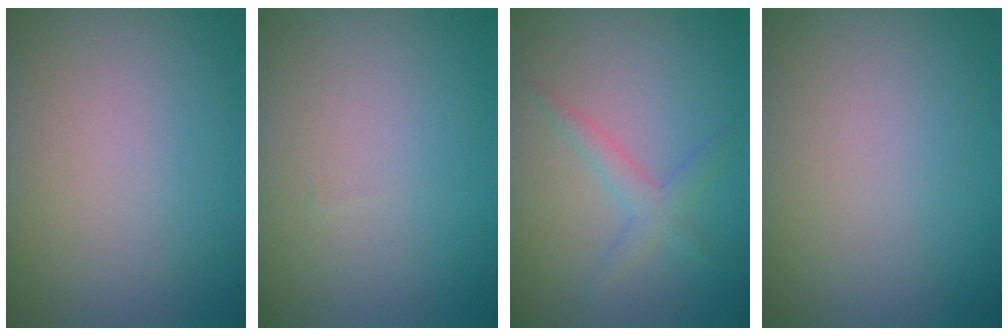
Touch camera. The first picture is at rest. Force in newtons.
{"total": 0.0}
{"total": 1.9, "press": 1.9, "slide": 0.1}
{"total": 0.0}